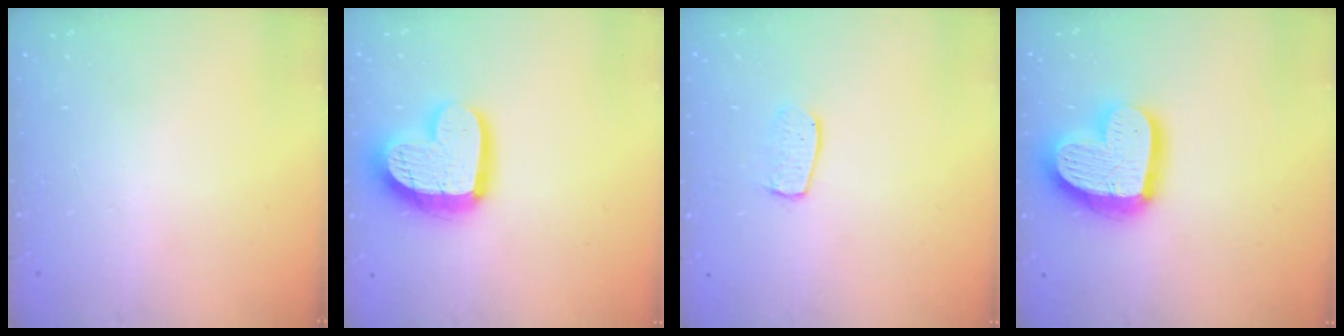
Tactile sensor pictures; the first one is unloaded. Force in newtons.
{"total": 16.5, "press": 16.4, "slide": 1.3}
{"total": 6.3, "press": 6.2, "slide": 0.5}
{"total": 19.4, "press": 19.3, "slide": 1.5}